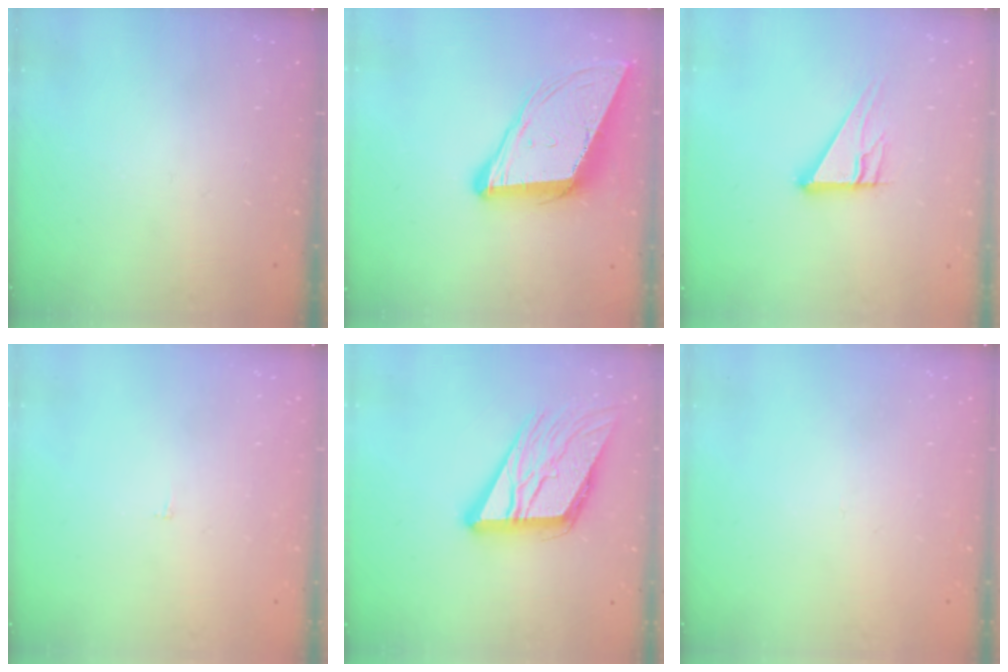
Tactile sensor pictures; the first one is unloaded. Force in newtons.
{"total": 13.2, "press": 12.6, "slide": 4.0}
{"total": 10.2, "press": 10.2, "slide": 1.0}
{"total": 2.3, "press": 2.3, "slide": 0.2}
{"total": 17.7, "press": 17.6, "slide": 2.1}
{"total": 2.6, "press": 2.6, "slide": 0.2}